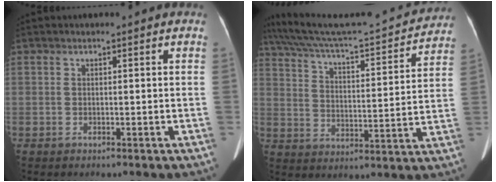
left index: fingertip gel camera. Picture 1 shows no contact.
{"total": 23.1, "force": [21.5, 1.7, 8.2], "torque": [-0.141, -0.014, 0.306]}